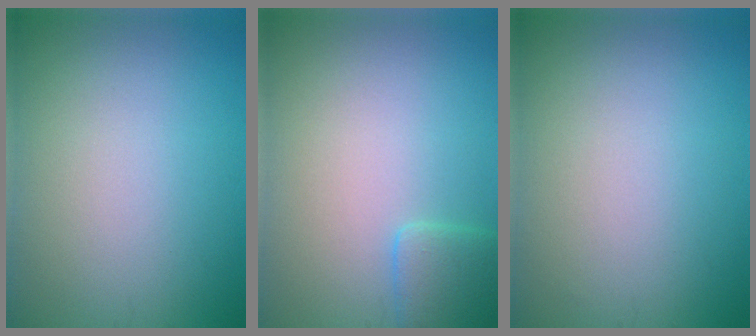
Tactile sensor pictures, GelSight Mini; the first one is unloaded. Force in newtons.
{"total": 2.4, "press": 2.4, "slide": 0.3}
{"total": 0.0}